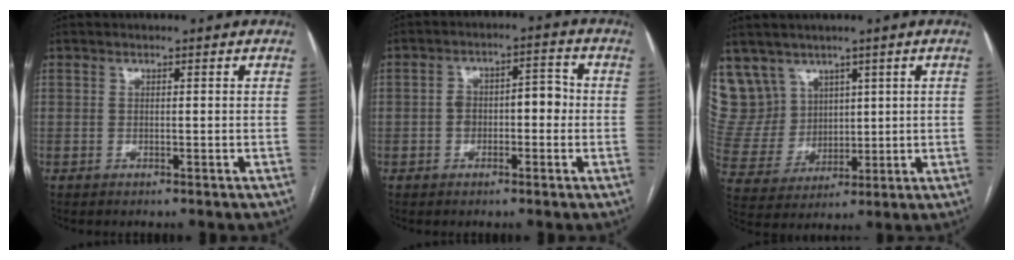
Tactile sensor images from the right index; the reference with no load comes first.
{"total": 6.0, "force": [-0.6, 3.2, 5.0], "torque": [-0.080, 0.035, -0.009]}
{"total": 9.8, "force": [6.5, 7.3, 0.4], "torque": [-0.022, 0.033, 0.150]}